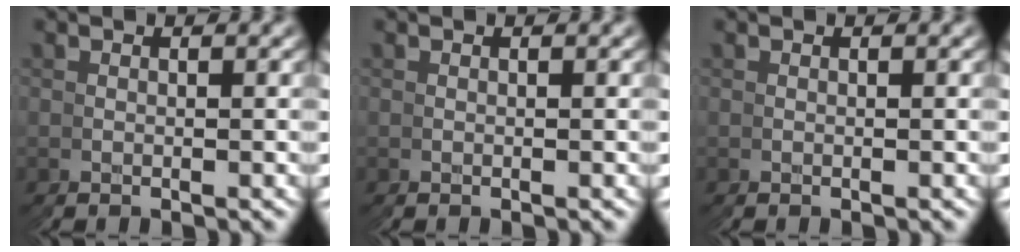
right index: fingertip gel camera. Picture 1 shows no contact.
{"total": 0.0}
{"total": 0.0}